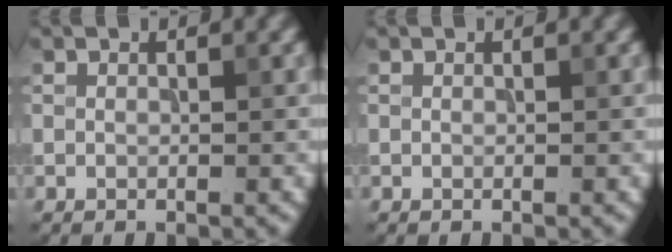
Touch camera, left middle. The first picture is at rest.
{"total": 0.0}